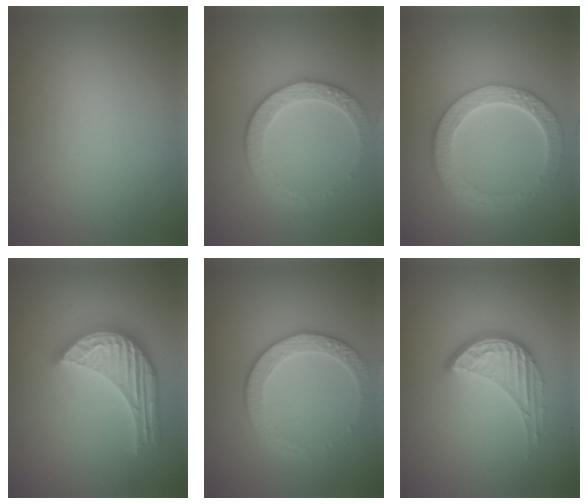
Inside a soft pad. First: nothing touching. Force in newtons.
{"total": 2.8, "press": 2.4, "slide": 1.4}
{"total": 6.0, "press": 4.4, "slide": 4.1}
{"total": 5.6, "press": 5.5, "slide": 0.7}
{"total": 2.8, "press": 2.4, "slide": 1.4}
{"total": 4.0, "press": 2.9, "slide": 2.7}